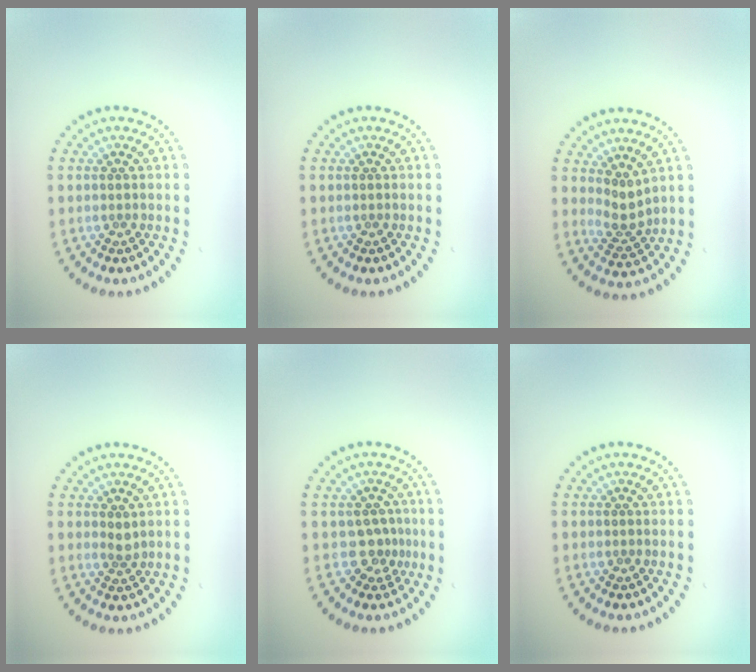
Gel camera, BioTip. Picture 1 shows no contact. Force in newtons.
{"total": 0.0}
{"total": 2.1, "press": 1.5, "slide": 1.5}
{"total": 1.0, "press": 0.7, "slide": 0.8}
{"total": 2.1, "press": 1.4, "slide": 1.6}
{"total": 0.0}